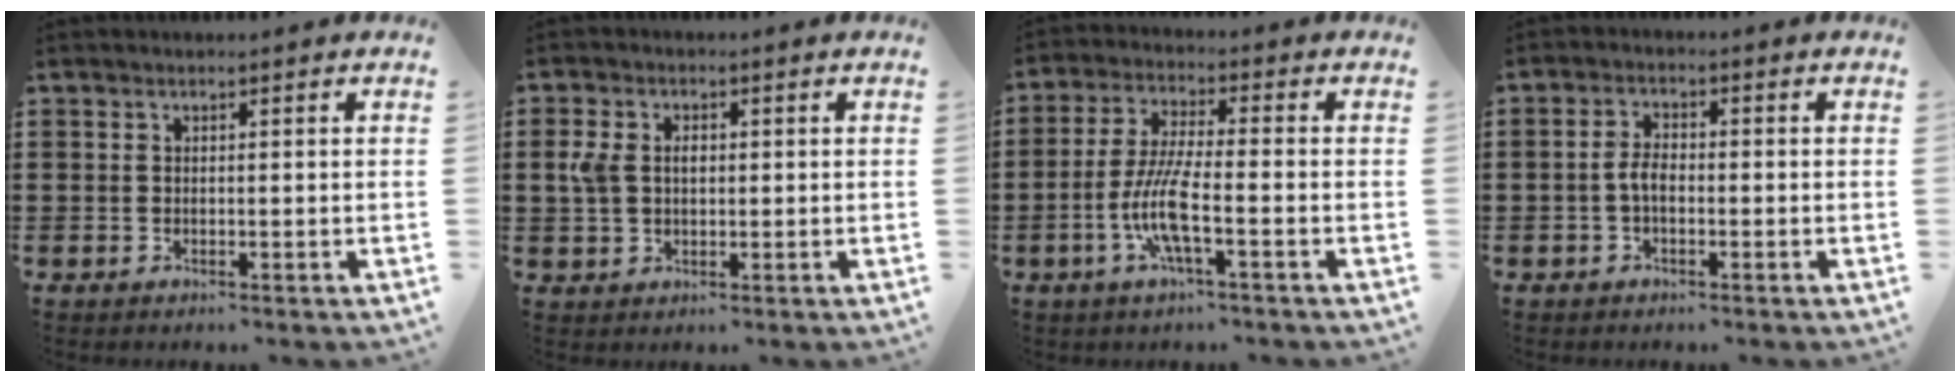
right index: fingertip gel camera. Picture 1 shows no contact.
{"total": 3.5, "force": [0.5, 2.4, 2.5], "torque": [-0.063, 0.008, 0.004]}
{"total": 8.1, "force": [-2.9, 1.5, 7.4], "torque": [-0.170, -0.016, -0.064]}
{"total": 3.0, "force": [-0.8, 1.4, 2.6], "torque": [-0.064, -0.002, -0.020]}